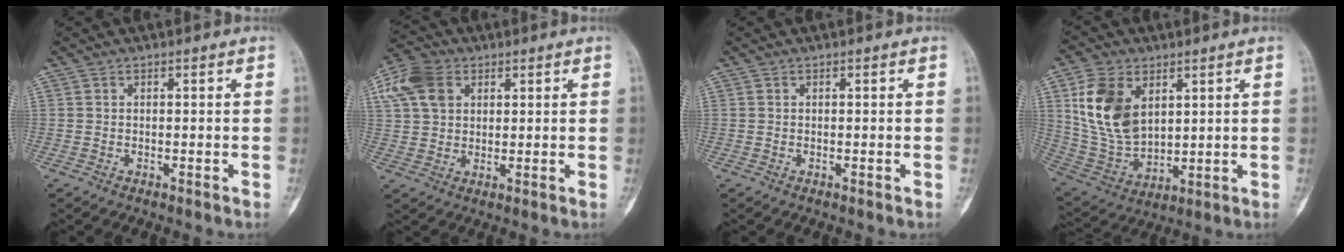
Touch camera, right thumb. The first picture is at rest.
{"total": 9.8, "force": [3.6, 7.0, 5.7], "torque": [-0.107, 0.008, 0.064]}
{"total": 0.0}
{"total": 14.9, "force": [5.0, 9.5, 10.2], "torque": [-0.182, -0.022, 0.113]}